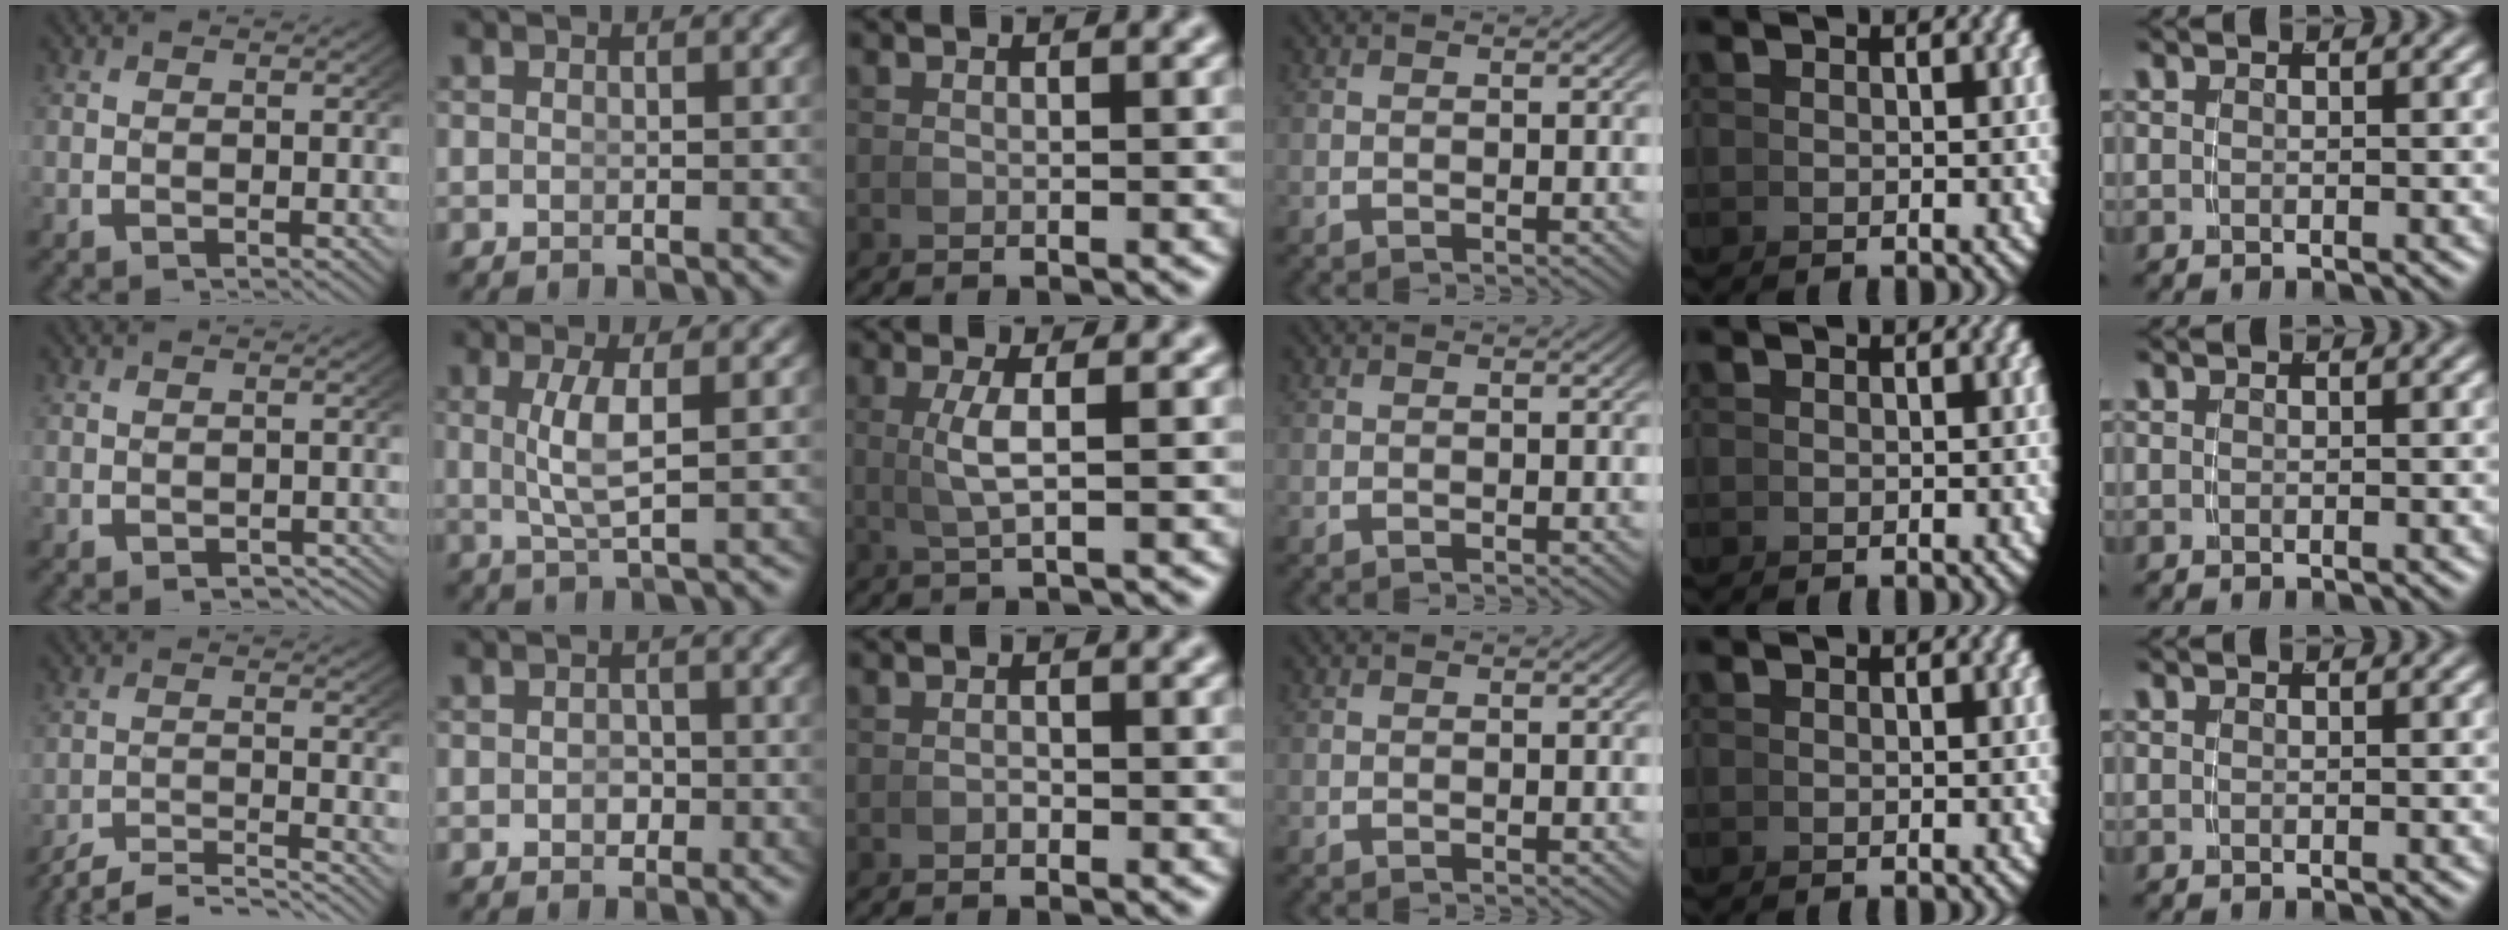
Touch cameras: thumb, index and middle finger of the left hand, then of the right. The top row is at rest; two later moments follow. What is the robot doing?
{"motion": "grasp_and_lifting", "object": "whiteboard"}